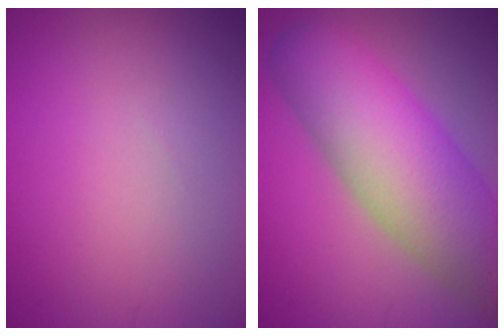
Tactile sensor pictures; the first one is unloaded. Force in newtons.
{"total": 10.8, "press": 10.8, "slide": 0.5}